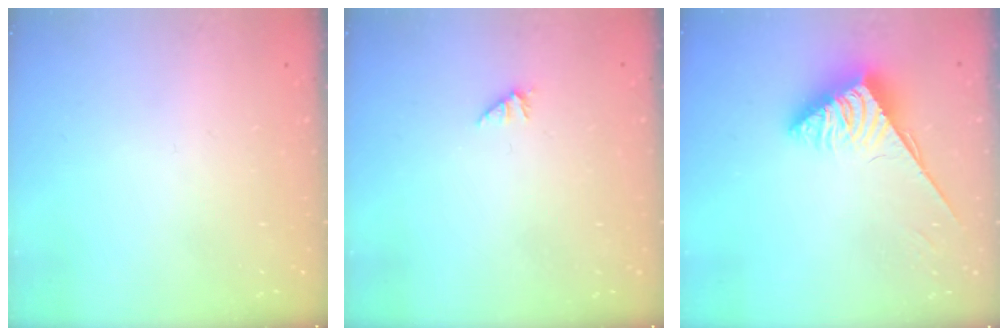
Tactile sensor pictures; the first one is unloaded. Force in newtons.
{"total": 0.0}
{"total": 3.7, "press": 3.7, "slide": 0.5}